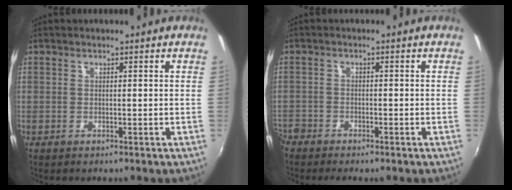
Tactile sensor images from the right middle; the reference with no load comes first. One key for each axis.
{"total": 4.3, "fx": -3.7, "fy": 2.0, "fz": 1.0, "tx": -0.041, "ty": -0.015, "tz": -0.075}